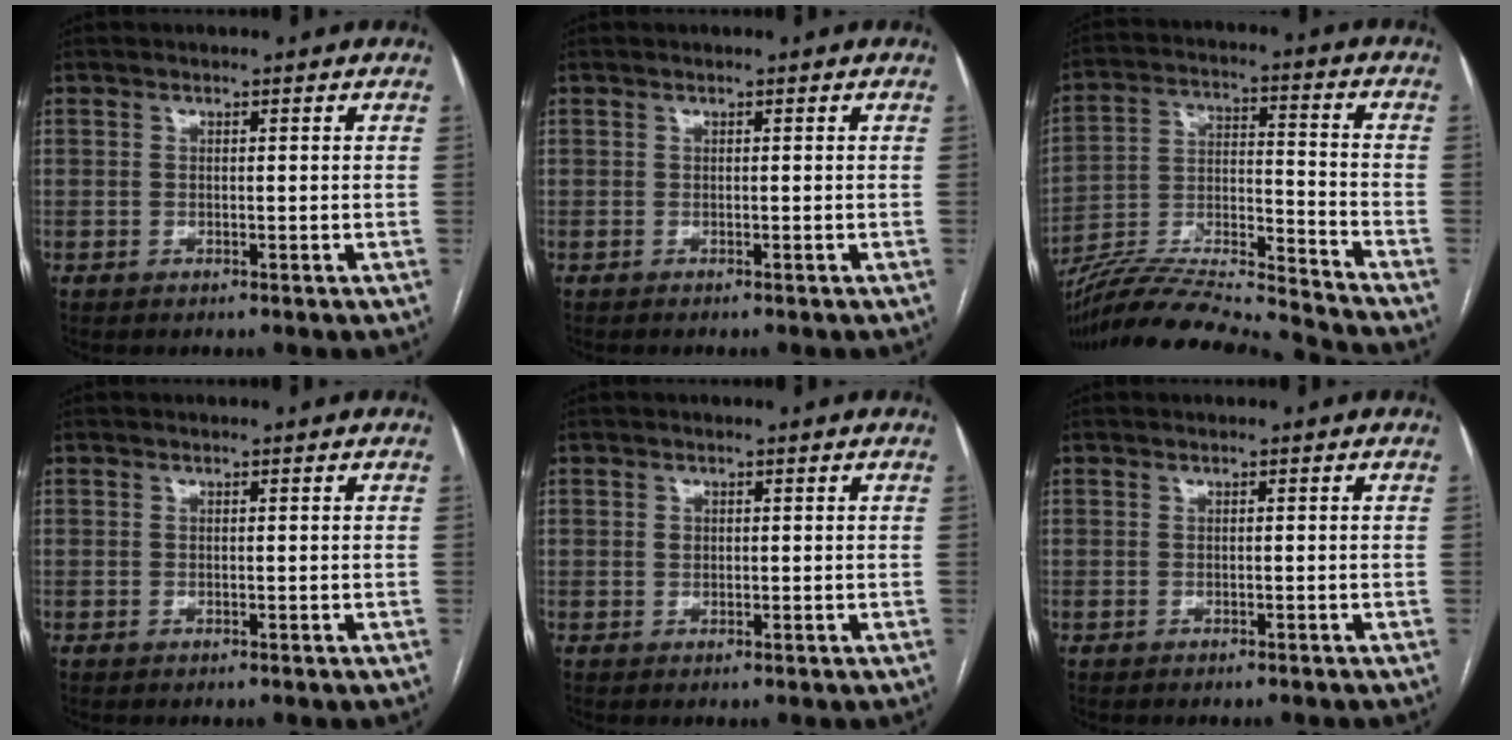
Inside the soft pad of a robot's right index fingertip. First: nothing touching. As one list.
[{"total": 0.9, "force": [-0.8, 0.1, 0.2], "torque": [-0.002, -0.001, -0.013]}, {"total": 19.4, "force": [-18.4, -1.2, 6.2], "torque": [-0.131, 0.001, -0.314]}, {"total": 0.0}, {"total": 1.0, "force": [0.2, 0.9, 0.4], "torque": [-0.008, 0.001, 0.004]}, {"total": 0.9, "force": [-0.9, -0.1, 0.3], "torque": [-0.002, -0.001, -0.011]}]